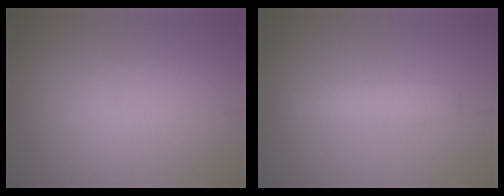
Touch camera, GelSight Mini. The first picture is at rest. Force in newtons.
{"total": 2.4, "press": 2.4, "slide": 0.1}